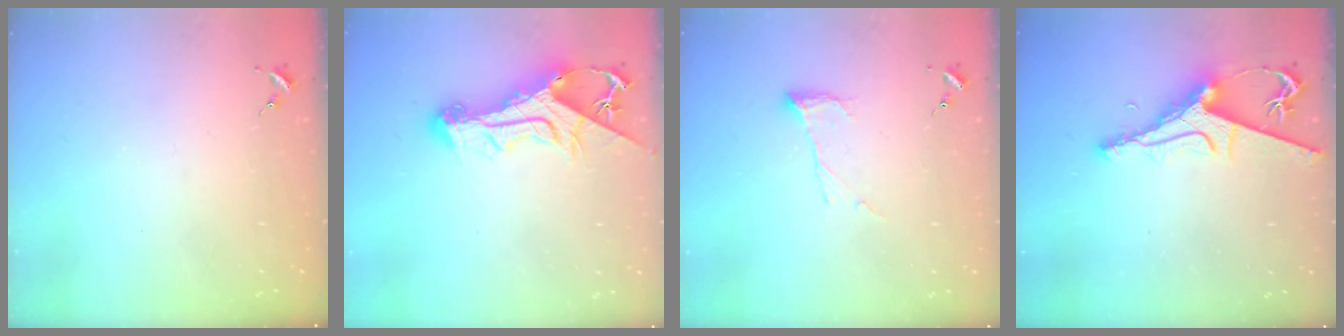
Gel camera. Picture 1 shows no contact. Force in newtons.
{"total": 14.2, "press": 14.1, "slide": 1.6}
{"total": 6.8, "press": 6.8, "slide": 0.3}
{"total": 9.2, "press": 9.1, "slide": 1.2}